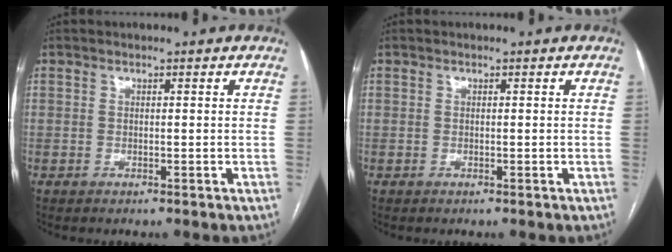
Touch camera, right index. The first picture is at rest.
{"total": 0.0}